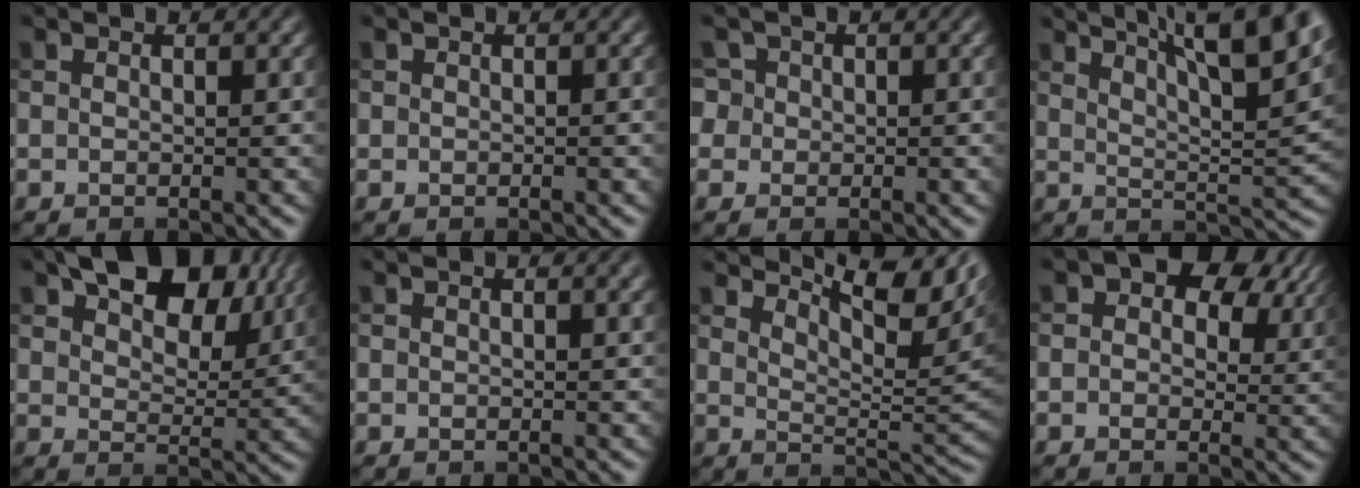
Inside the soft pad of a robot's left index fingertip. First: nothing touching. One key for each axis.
{"total": 0.0}
{"total": 3.3, "fx": 1.0, "fy": 2.9, "fz": 1.1, "tx": -0.032, "ty": 0.015, "tz": 0.009}
{"total": 11.8, "fx": 7.5, "fy": 3.1, "fz": 8.6, "tx": -0.096, "ty": 0.029, "tz": 0.087}
{"total": 10.6, "fx": 6.3, "fy": 5.4, "fz": 6.5, "tx": -0.100, "ty": 0.011, "tz": 0.102}
{"total": 1.6, "fx": 0.9, "fy": 0.3, "fz": 1.3, "tx": -0.010, "ty": 0.003, "tz": 0.012}
{"total": 7.3, "fx": 4.8, "fy": 1.5, "fz": 5.3, "tx": -0.079, "ty": 0.003, "tz": 0.082}
{"total": 8.9, "fx": 4.0, "fy": 5.2, "fz": 5.9, "tx": -0.068, "ty": 0.004, "tz": 0.056}